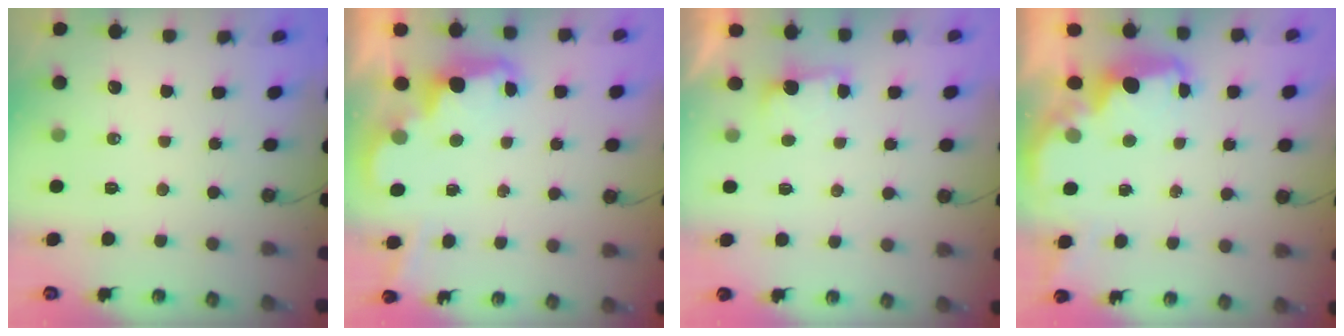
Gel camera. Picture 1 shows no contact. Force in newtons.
{"total": 2.5, "press": 2.5, "slide": 0.5}
{"total": 2.3, "press": 2.1, "slide": 1.0}
{"total": 2.0, "press": 1.9, "slide": 0.6}